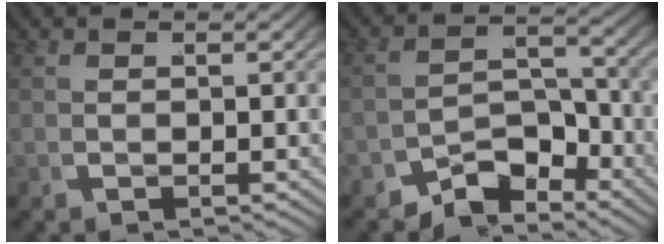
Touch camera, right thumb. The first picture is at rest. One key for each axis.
{"total": 5.5, "fx": -4.3, "fy": 2.5, "fz": 2.3, "tx": -0.033, "ty": -0.015, "tz": -0.072}